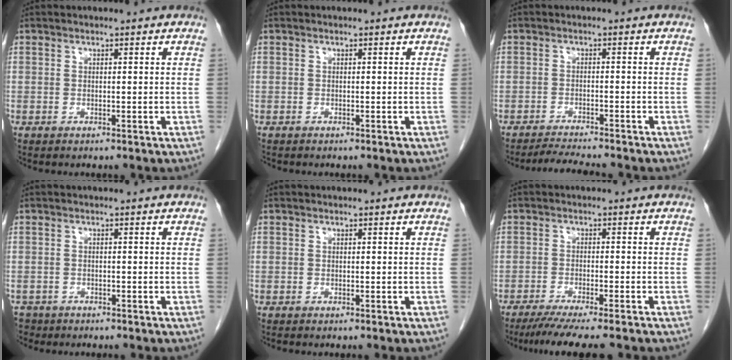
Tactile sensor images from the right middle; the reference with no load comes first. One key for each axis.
{"total": 0.0}
{"total": 4.7, "fx": -4.5, "fy": -0.4, "fz": 1.4, "tx": -0.025, "ty": -0.017, "tz": -0.074}
{"total": 2.6, "fx": -2.0, "fy": 1.6, "fz": -0.1, "tx": -0.004, "ty": 0.000, "tz": -0.037}
{"total": 0.0}
{"total": 9.3, "fx": -7.8, "fy": -0.1, "fz": 5.1, "tx": -0.061, "ty": -0.023, "tz": -0.119}